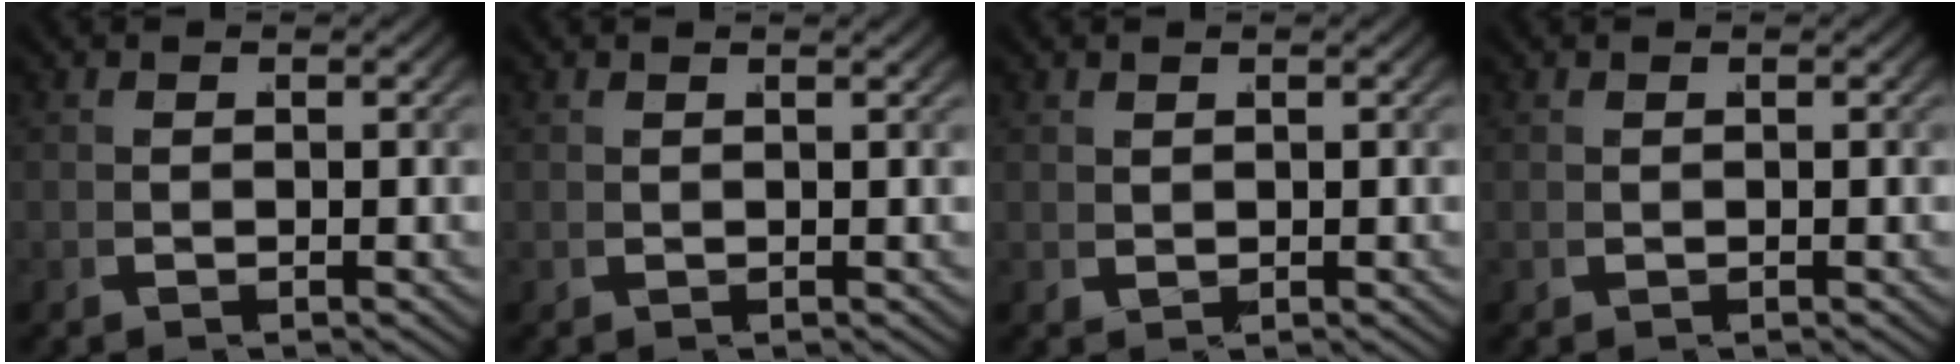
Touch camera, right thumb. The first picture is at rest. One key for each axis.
{"total": 1.0, "fx": 0.3, "fy": -0.9, "fz": -0.4, "tx": 0.011, "ty": 0.004, "tz": 0.008}
{"total": 1.1, "fx": 0.9, "fy": -0.6, "fz": -0.3, "tx": 0.016, "ty": 0.005, "tz": 0.019}
{"total": 0.5, "fx": 0.1, "fy": -0.5, "fz": -0.2, "tx": 0.008, "ty": 0.000, "tz": 0.005}